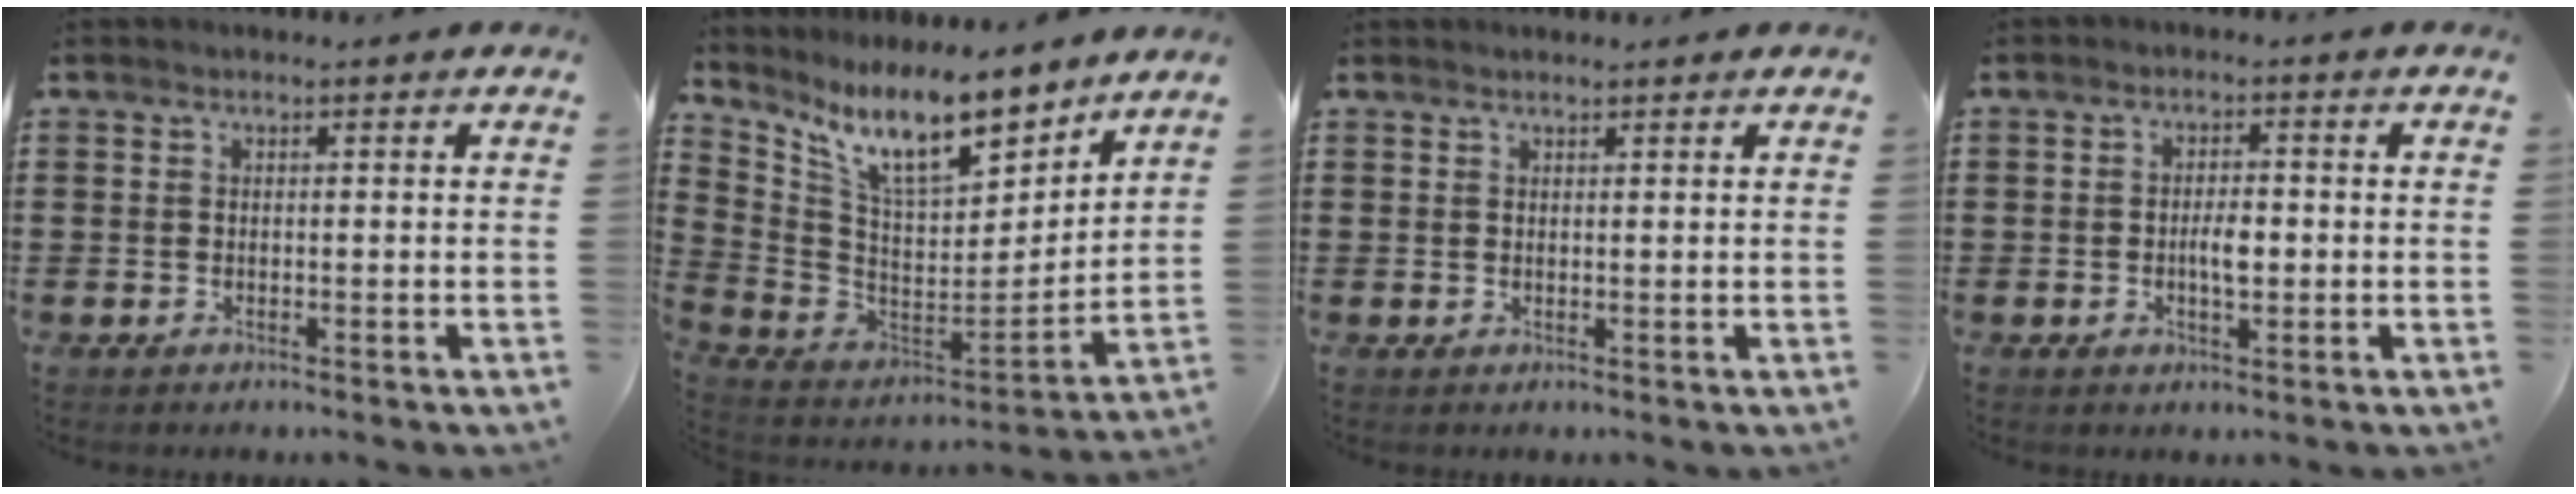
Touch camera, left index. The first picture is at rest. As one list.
[{"total": 12.1, "force": [9.2, 2.6, 7.4], "torque": [-0.168, -0.051, 0.159]}, {"total": 0.8, "force": [0.8, 0.1, 0.1], "torque": [-0.004, 0.000, 0.015]}, {"total": 3.3, "force": [-0.4, 1.3, 3.1], "torque": [-0.050, 0.001, -0.010]}]